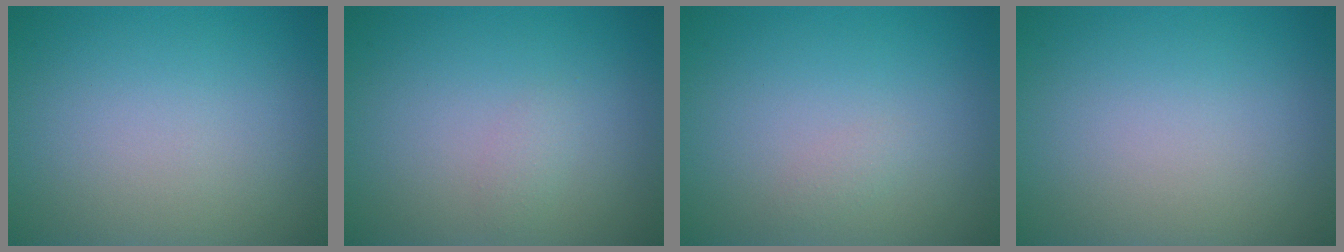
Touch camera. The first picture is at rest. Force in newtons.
{"total": 0.8, "press": 0.8, "slide": 0.0}
{"total": 0.6, "press": 0.6, "slide": 0.0}
{"total": 0.0}